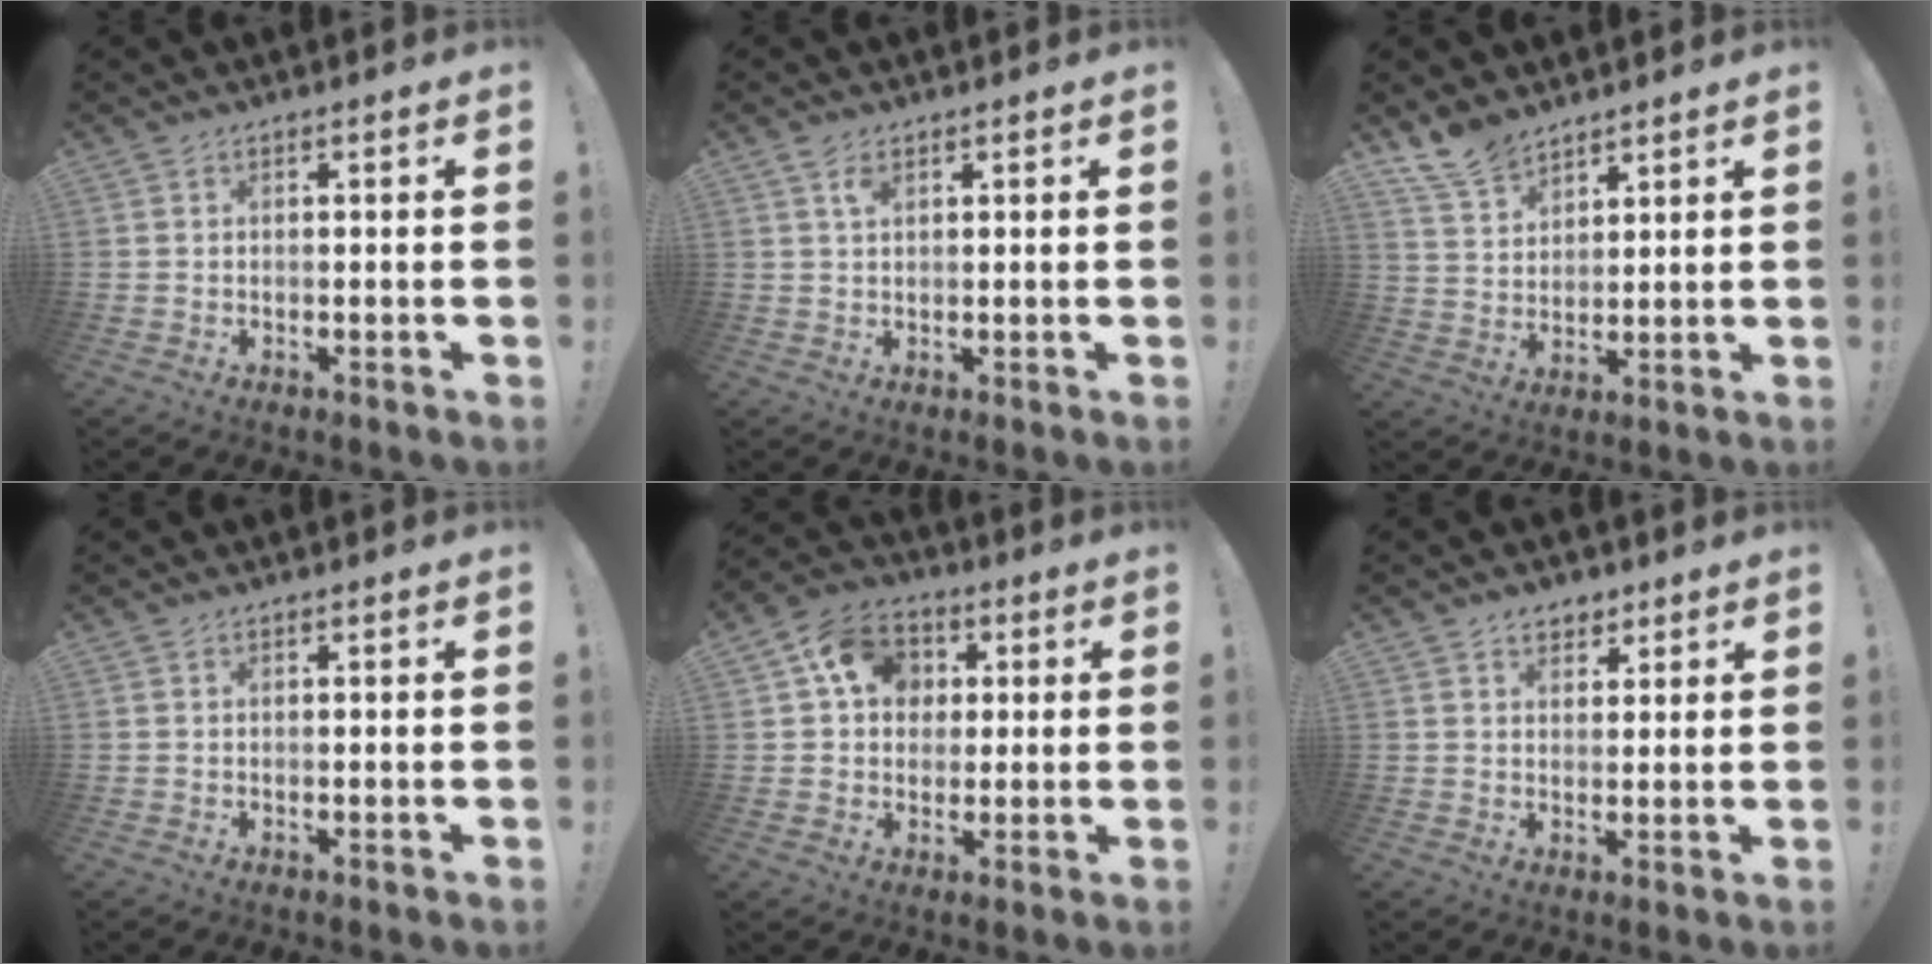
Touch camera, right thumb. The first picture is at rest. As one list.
[{"total": 3.0, "force": [1.7, 1.5, 2.0], "torque": [-0.030, -0.004, 0.028]}, {"total": 9.3, "force": [7.9, 4.3, 2.5], "torque": [-0.050, -0.051, 0.155]}, {"total": 0.0}, {"total": 12.6, "force": [3.6, 10.5, 5.9], "torque": [-0.088, 0.004, 0.073]}, {"total": 4.6, "force": [3.0, 3.2, 1.3], "torque": [-0.011, -0.013, 0.054]}]